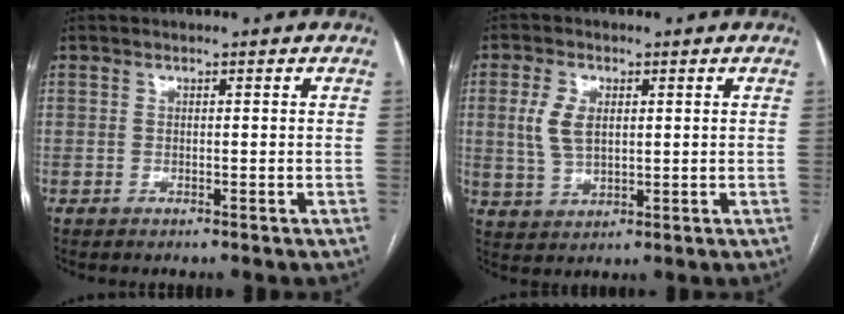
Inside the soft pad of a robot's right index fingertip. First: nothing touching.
{"total": 5.8, "force": [1.2, 3.3, 4.6], "torque": [-0.108, 0.009, 0.030]}